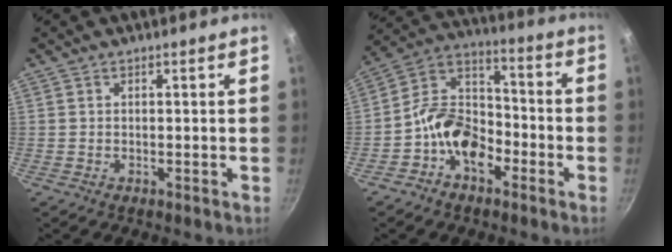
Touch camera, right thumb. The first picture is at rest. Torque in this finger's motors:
{"motor_torque": [1.52, 1.24, -0.02, -0.12, 0.09]}